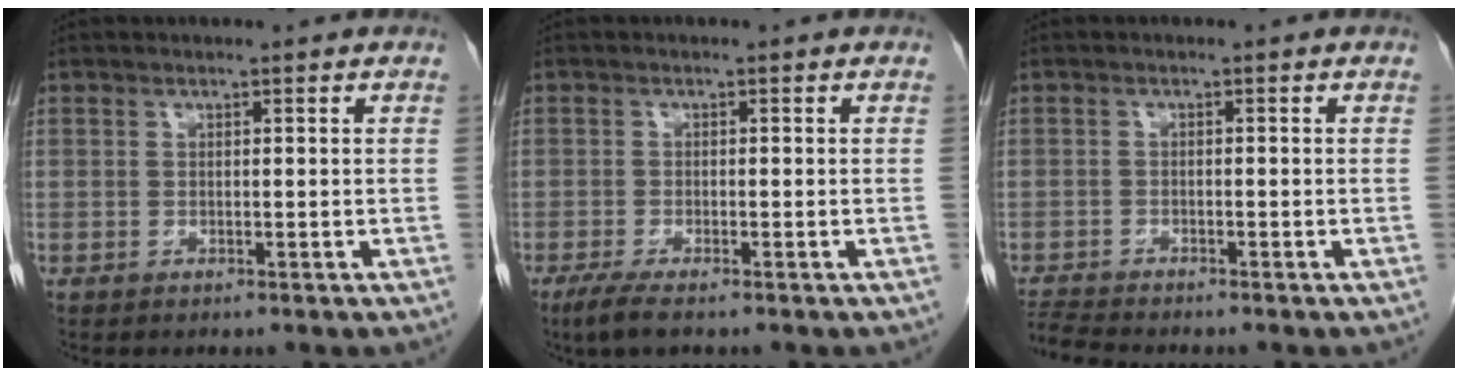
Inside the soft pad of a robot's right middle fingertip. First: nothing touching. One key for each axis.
{"total": 3.2, "fx": -2.3, "fy": 0.4, "fz": 2.3, "tx": -0.050, "ty": -0.011, "tz": -0.042}
{"total": 3.3, "fx": -3.2, "fy": -0.7, "fz": 0.4, "tx": -0.013, "ty": -0.020, "tz": -0.062}